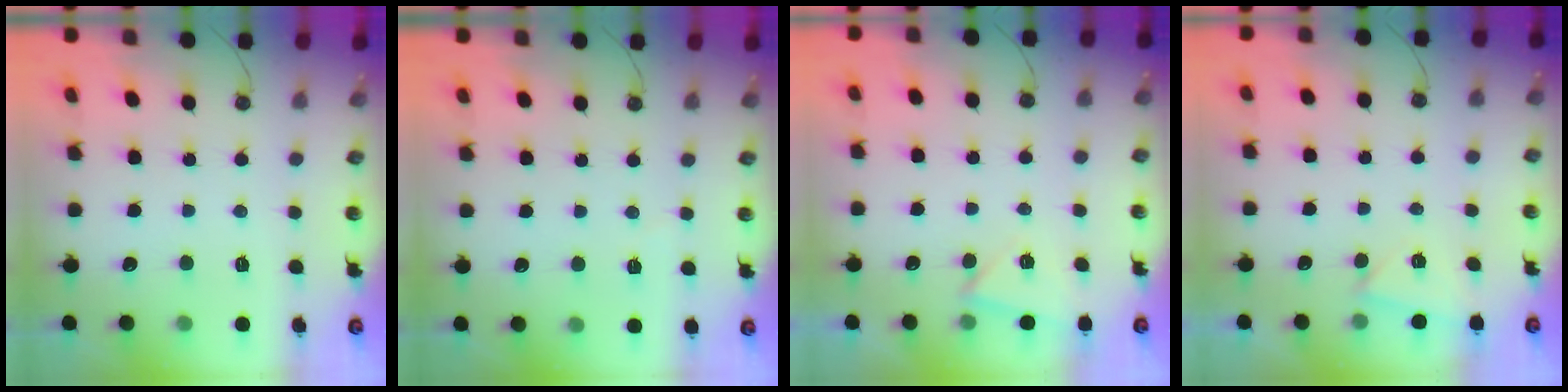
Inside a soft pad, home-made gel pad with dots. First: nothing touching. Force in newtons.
{"total": 3.0, "press": 3.0, "slide": 0.3}
{"total": 4.5, "press": 3.7, "slide": 2.6}
{"total": 2.6, "press": 1.5, "slide": 2.1}